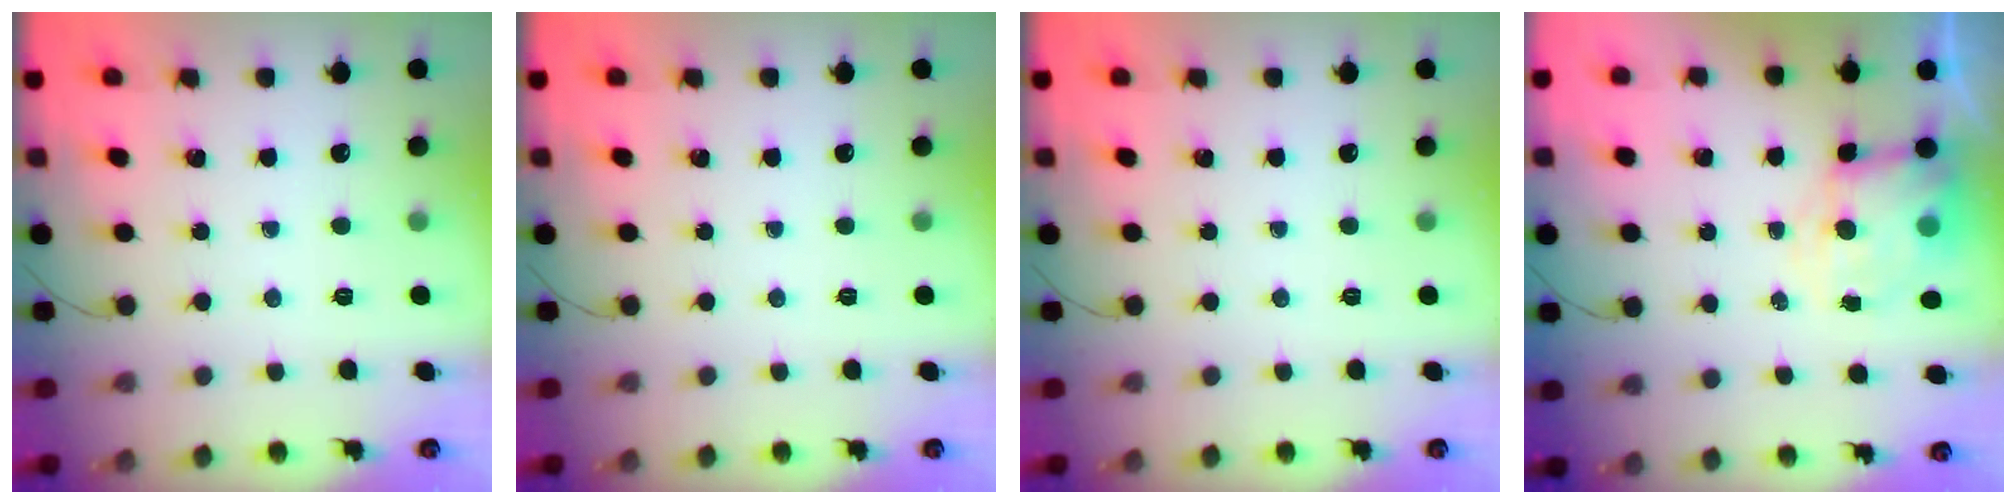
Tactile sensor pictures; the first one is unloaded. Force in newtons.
{"total": 0.0}
{"total": 0.0}
{"total": 7.2, "press": 7.2, "slide": 0.7}